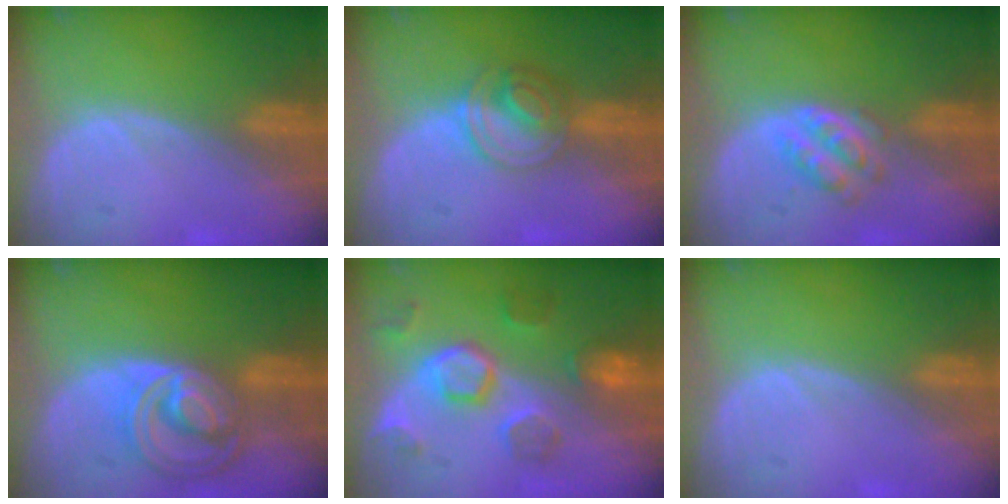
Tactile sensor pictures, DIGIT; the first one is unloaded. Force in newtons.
{"total": 6.3, "press": 5.5, "slide": 3.1}
{"total": 4.1, "press": 4.0, "slide": 0.9}
{"total": 8.6, "press": 7.4, "slide": 4.4}
{"total": 8.5, "press": 8.0, "slide": 2.9}
{"total": 0.0}